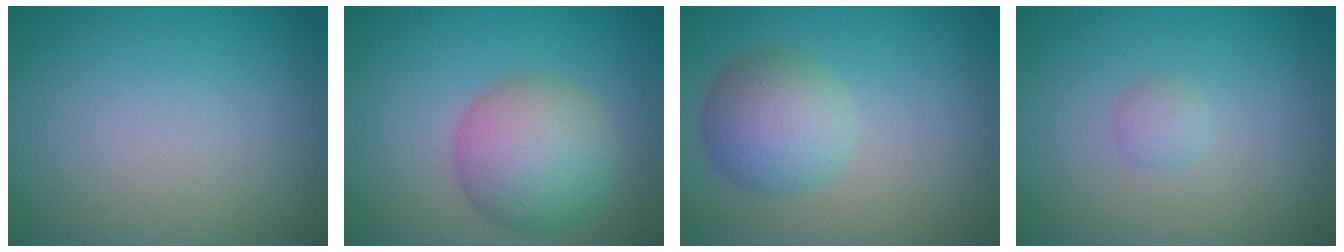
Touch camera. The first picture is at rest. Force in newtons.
{"total": 6.8, "press": 6.8, "slide": 0.2}
{"total": 4.9, "press": 4.9, "slide": 0.1}
{"total": 1.0, "press": 1.0, "slide": 0.0}